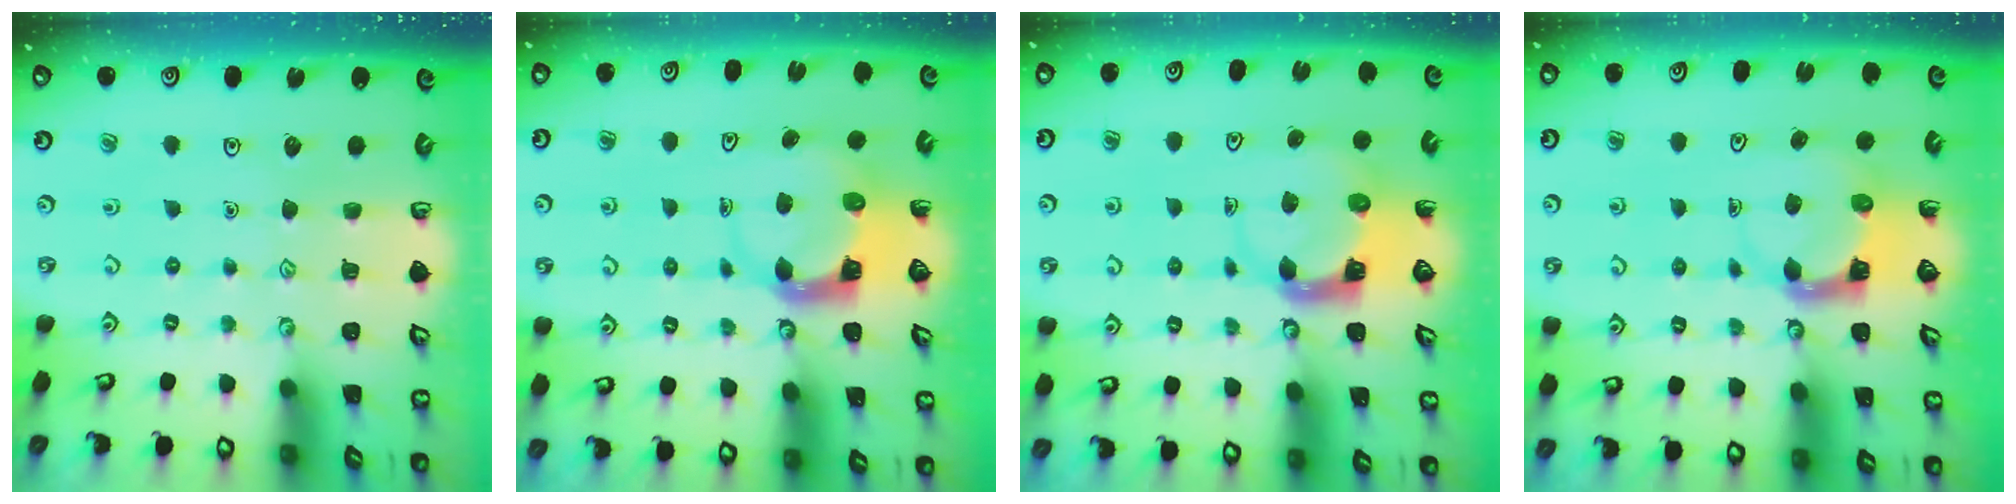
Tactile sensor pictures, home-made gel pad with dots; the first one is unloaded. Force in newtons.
{"total": 3.7, "press": 3.6, "slide": 0.5}
{"total": 4.0, "press": 4.0, "slide": 0.5}
{"total": 3.9, "press": 3.9, "slide": 0.4}